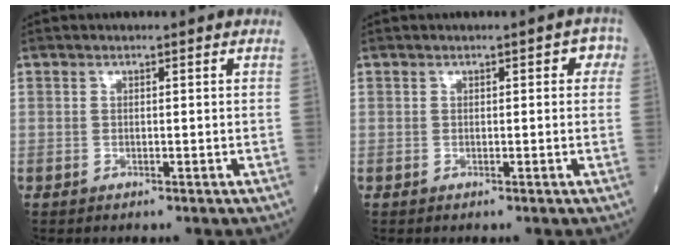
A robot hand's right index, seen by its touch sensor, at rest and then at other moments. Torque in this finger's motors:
{"motor_torque": [0.06, 0.00, 0.03, 0.03]}